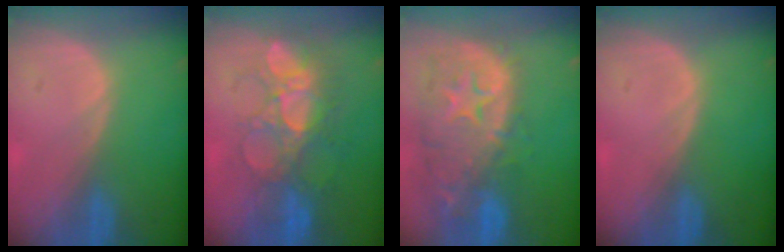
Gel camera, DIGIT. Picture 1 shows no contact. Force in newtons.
{"total": 8.7, "press": 8.3, "slide": 2.4}
{"total": 14.0, "press": 11.3, "slide": 8.3}
{"total": 0.0}